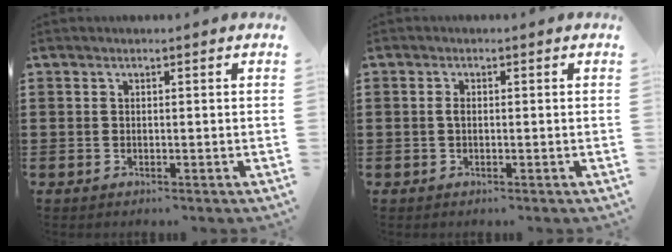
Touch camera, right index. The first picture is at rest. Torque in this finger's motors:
{"motor_torque": [0.33, -0.16, 0.20, 0.05]}